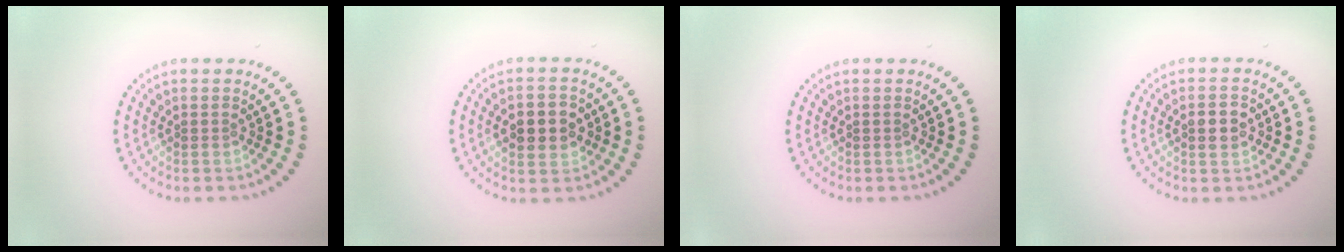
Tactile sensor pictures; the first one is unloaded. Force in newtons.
{"total": 4.0, "press": 4.0, "slide": 0.2}
{"total": 0.0}
{"total": 2.1, "press": 2.1, "slide": 0.3}